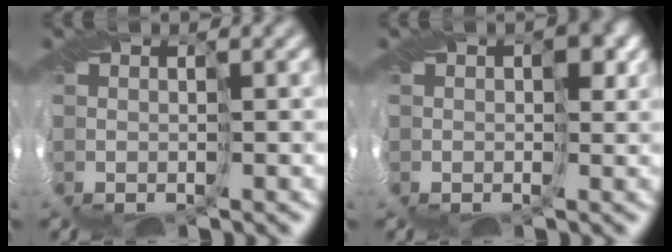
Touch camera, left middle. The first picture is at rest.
{"total": 2.7, "force": [0.6, 1.9, 1.9], "torque": [-0.016, 0.007, 0.002]}